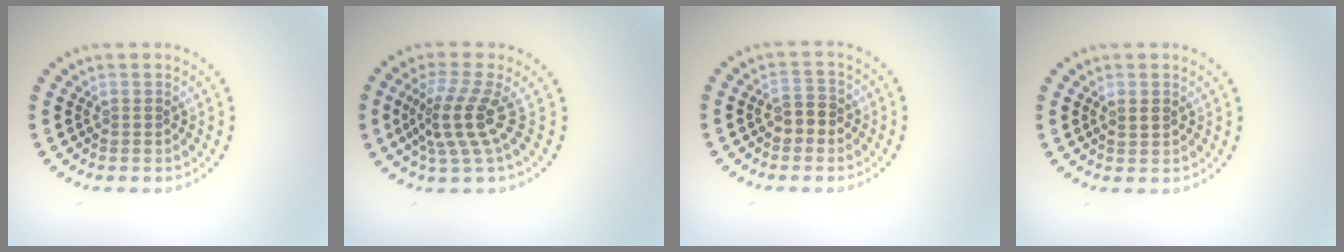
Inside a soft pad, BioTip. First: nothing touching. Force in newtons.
{"total": 3.9, "press": 2.7, "slide": 2.8}
{"total": 2.1, "press": 2.0, "slide": 0.4}
{"total": 0.6, "press": 0.6, "slide": 0.2}